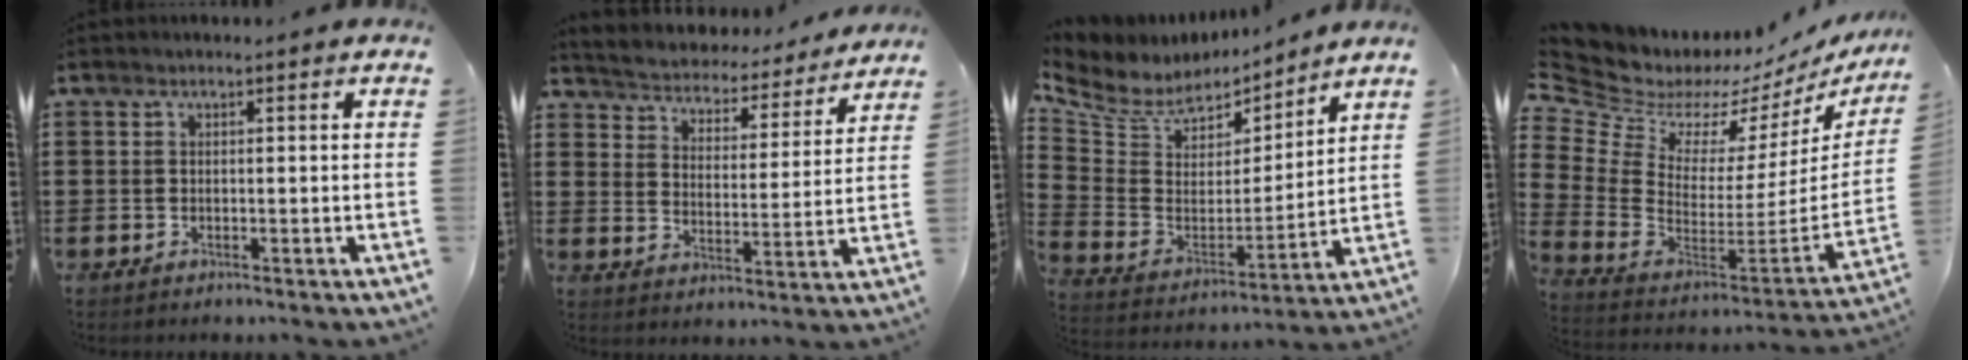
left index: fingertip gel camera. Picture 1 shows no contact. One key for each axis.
{"total": 3.5, "fx": 3.5, "fy": 0.2, "fz": -0.2, "tx": -0.022, "ty": -0.035, "tz": 0.051}
{"total": 6.8, "fx": 5.4, "fy": 3.9, "fz": 1.6, "tx": -0.069, "ty": -0.039, "tz": 0.095}
{"total": 5.9, "fx": 4.7, "fy": 3.5, "fz": 0.8, "tx": -0.073, "ty": -0.063, "tz": 0.078}